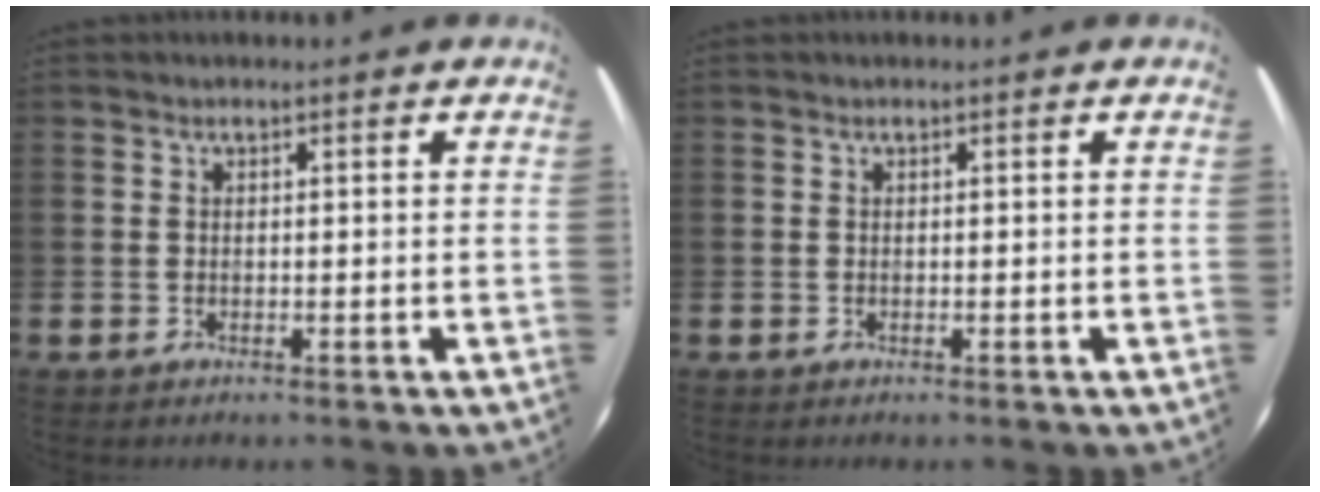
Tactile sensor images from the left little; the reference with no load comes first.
{"total": 0.0}